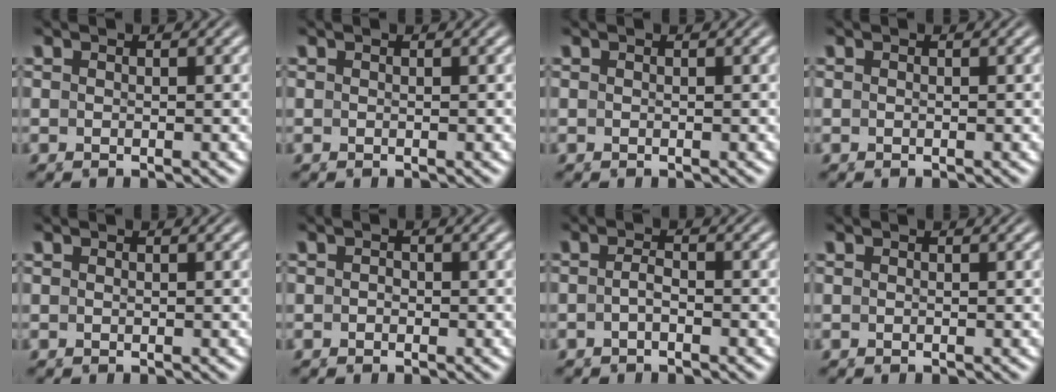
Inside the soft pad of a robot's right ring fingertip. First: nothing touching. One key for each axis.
{"total": 0.0}
{"total": 0.0}
{"total": 0.0}
{"total": 0.0}
{"total": 0.6, "fx": -0.3, "fy": 0.4, "fz": 0.1, "tx": -0.004, "ty": -0.003, "tz": -0.006}
{"total": 1.3, "fx": -0.8, "fy": 0.2, "fz": 1.1, "tx": -0.020, "ty": -0.001, "tz": -0.016}
{"total": 0.0}